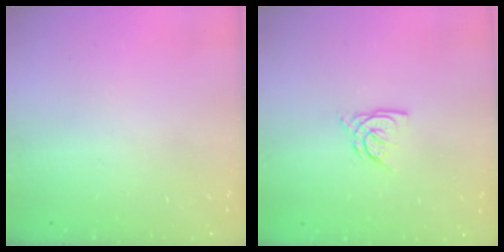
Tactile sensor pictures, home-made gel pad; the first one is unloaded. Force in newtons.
{"total": 5.4, "press": 5.4, "slide": 0.1}